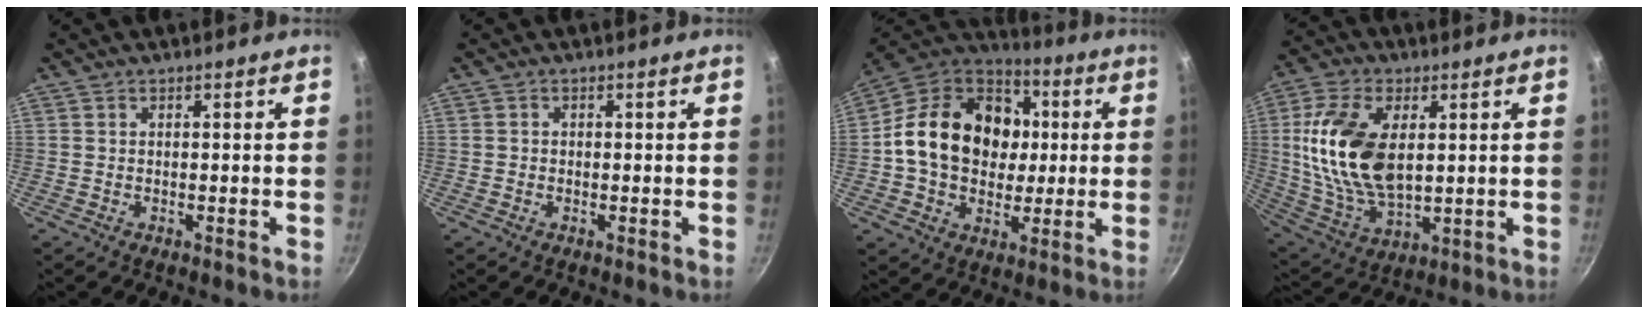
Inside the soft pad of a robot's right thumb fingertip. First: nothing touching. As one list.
[{"total": 0.7, "force": [-0.2, 0.6, 0.2], "torque": [-0.001, 0.003, -0.004]}, {"total": 22.3, "force": [1.9, 17.2, 14.0], "torque": [-0.213, 0.027, 0.023]}, {"total": 18.5, "force": [3.2, 10.5, 14.9], "torque": [-0.281, -0.010, 0.070]}]